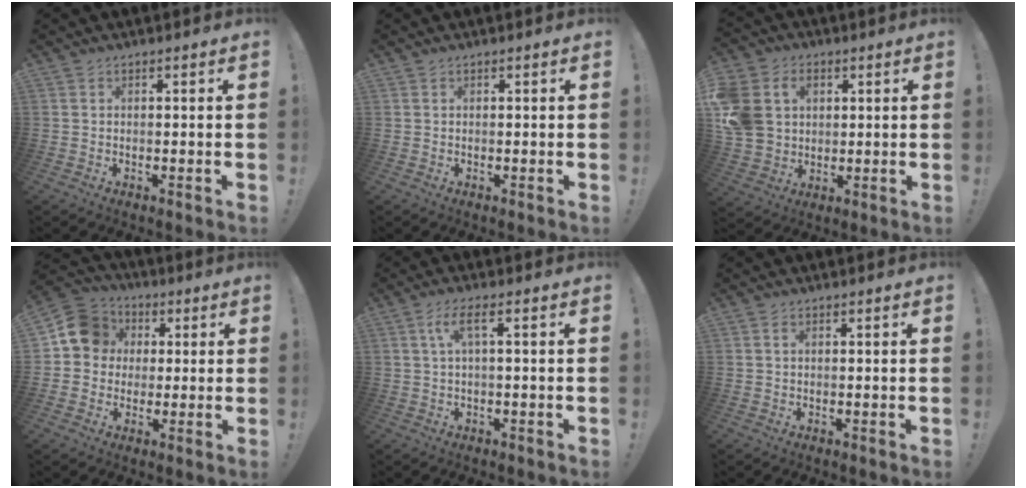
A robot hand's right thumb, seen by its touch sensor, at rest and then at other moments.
{"total": 0.0}
{"total": 13.5, "force": [3.1, 11.0, 7.2], "torque": [-0.152, -0.003, 0.063]}
{"total": 11.9, "force": [2.2, 10.7, 4.6], "torque": [-0.064, 0.004, 0.046]}
{"total": 5.4, "force": [1.1, 0.9, 5.2], "torque": [-0.111, 0.002, 0.016]}
{"total": 0.7, "force": [0.2, 0.3, 0.6], "torque": [-0.015, 0.003, 0.003]}